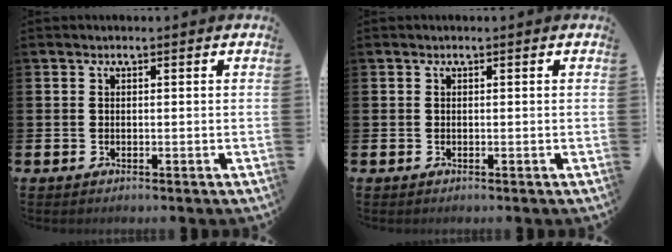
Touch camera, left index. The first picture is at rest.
{"total": 0.0}